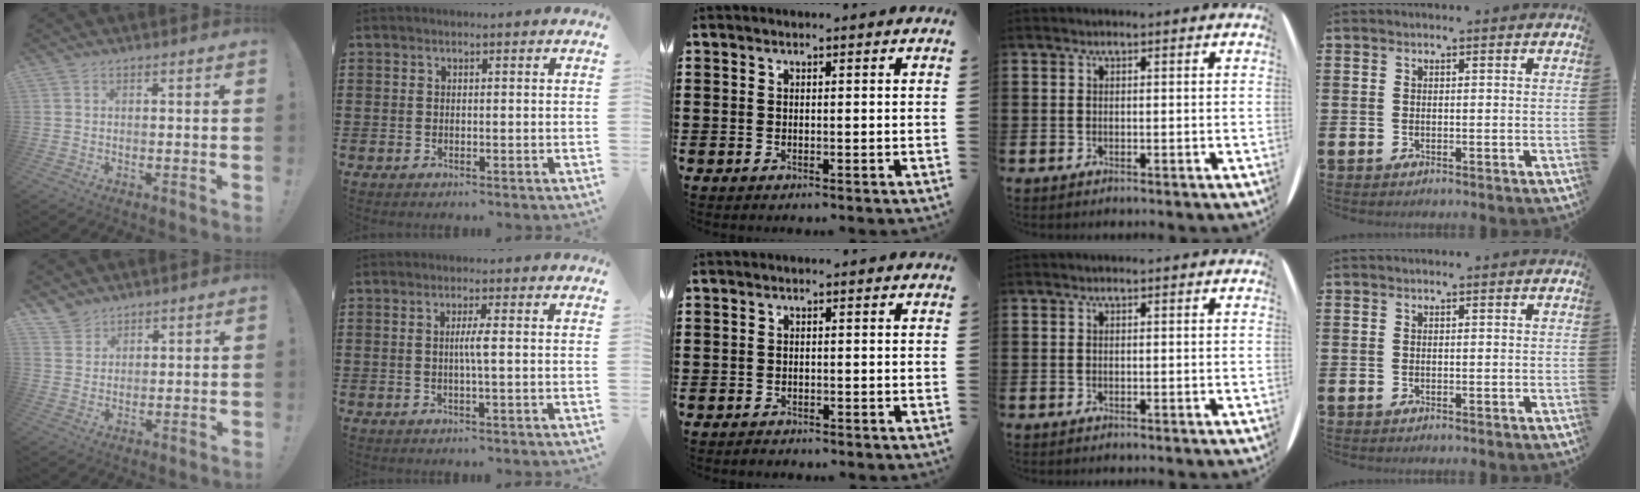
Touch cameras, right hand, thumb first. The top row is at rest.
{"thumb": {"total": 4.1, "force": [3.5, 2.1, 0.4], "torque": [-0.006, -0.024, 0.067]}, "index": {"total": 2.4, "force": [0.0, -0.2, 2.4], "torque": [-0.045, -0.005, -0.004]}, "middle": {"total": 0.7, "force": [-0.7, 0.3, 0.0], "torque": [-0.002, 0.001, -0.015]}}